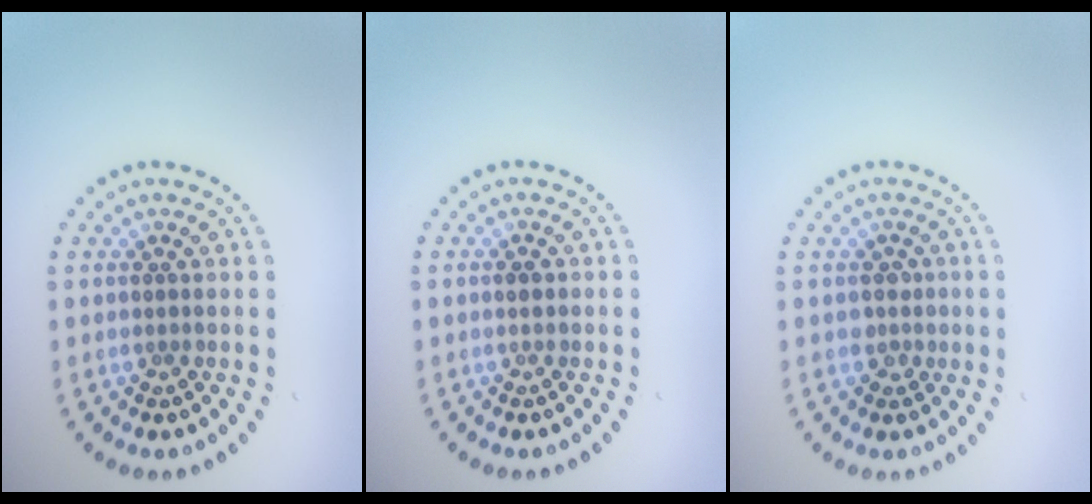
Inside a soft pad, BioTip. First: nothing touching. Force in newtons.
{"total": 0.9, "press": 0.9, "slide": 0.1}
{"total": 1.3, "press": 1.1, "slide": 0.7}